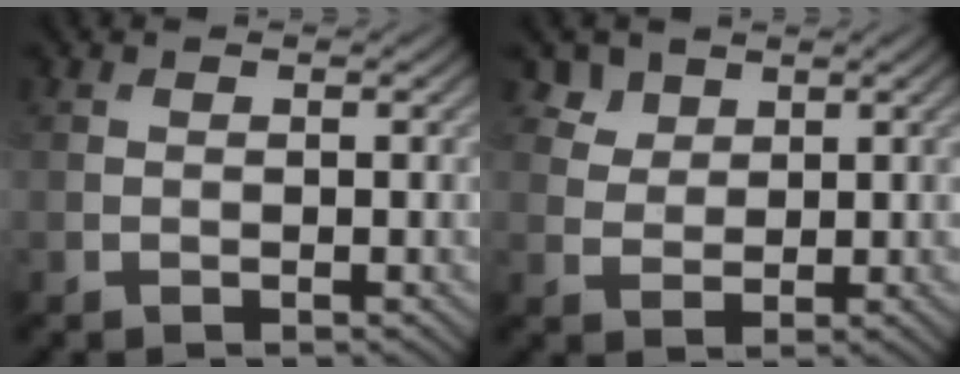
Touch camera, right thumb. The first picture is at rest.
{"total": 3.4, "force": [2.3, 2.3, 0.9], "torque": [-0.028, -0.013, 0.060]}